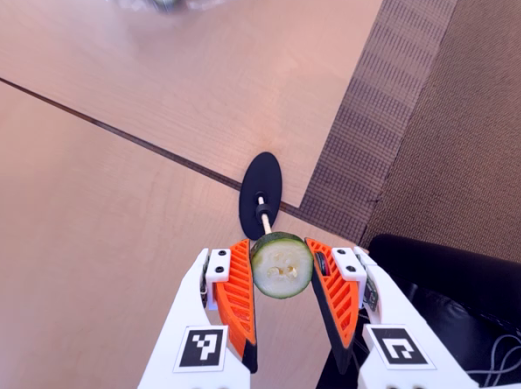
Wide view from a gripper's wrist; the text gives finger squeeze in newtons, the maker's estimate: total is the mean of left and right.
{"total": 10.5, "left": 10.1, "right": 10.9}